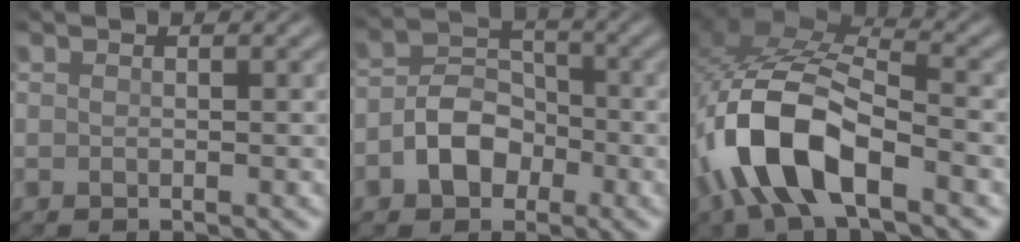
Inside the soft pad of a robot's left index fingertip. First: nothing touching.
{"total": 4.5, "force": [-1.9, 3.1, 2.6], "torque": [-0.043, 0.008, -0.038]}
{"total": 10.3, "force": [-4.2, 4.4, 8.3], "torque": [-0.175, 0.015, -0.082]}